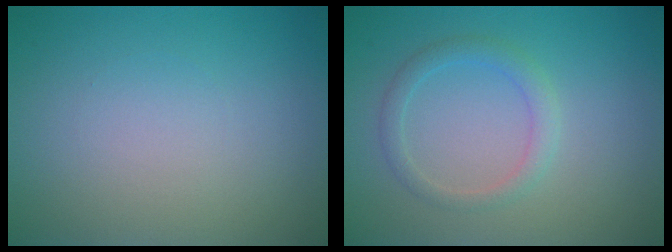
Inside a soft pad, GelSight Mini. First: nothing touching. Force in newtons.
{"total": 2.0, "press": 2.0, "slide": 0.3}